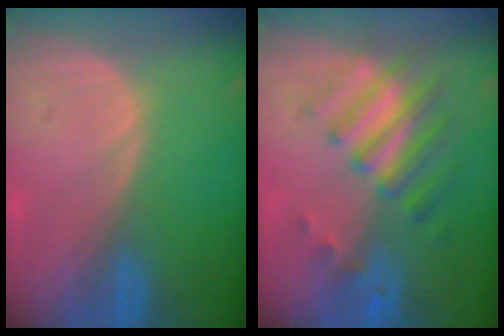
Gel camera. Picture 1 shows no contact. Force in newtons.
{"total": 7.9, "press": 7.0, "slide": 3.7}